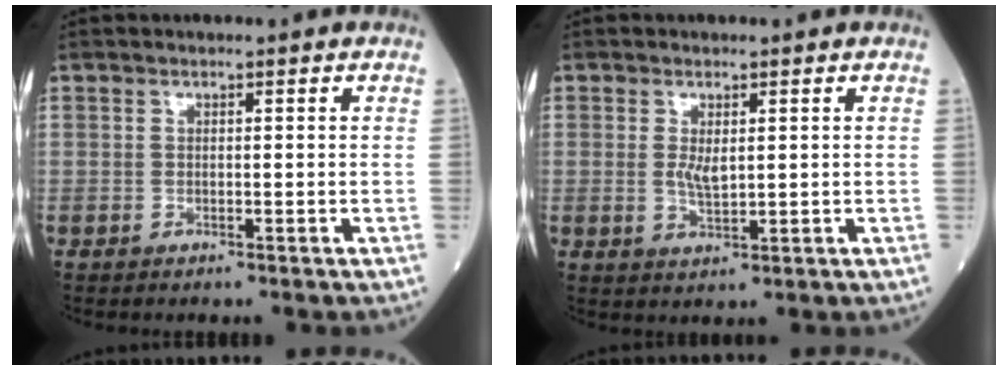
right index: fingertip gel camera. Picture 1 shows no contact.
{"total": 2.7, "force": [0.5, 0.5, 2.6], "torque": [-0.052, -0.008, 0.012]}